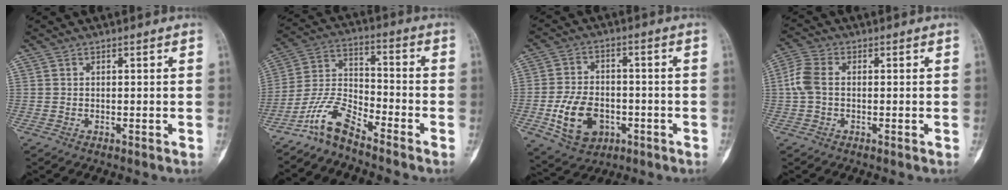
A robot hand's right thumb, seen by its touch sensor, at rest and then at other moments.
{"total": 8.4, "force": [-7.1, 2.0, 4.1], "torque": [-0.090, 0.065, -0.150]}
{"total": 11.5, "force": [-3.4, 8.0, 7.5], "torque": [-0.118, 0.015, -0.050]}
{"total": 4.9, "force": [0.0, 3.2, 3.7], "torque": [-0.097, 0.014, -0.006]}